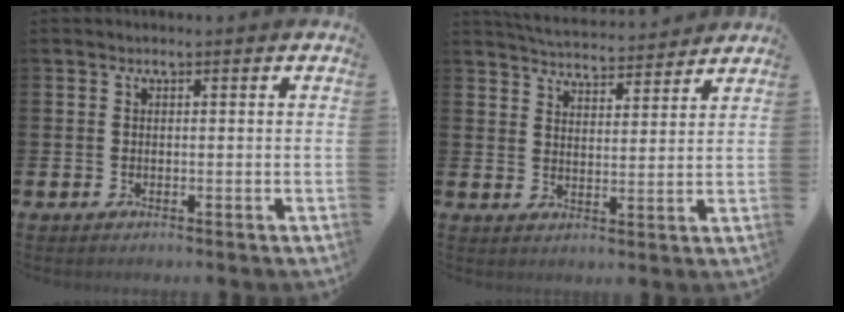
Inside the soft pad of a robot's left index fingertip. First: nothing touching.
{"total": 5.1, "force": [5.1, 0.5, 0.1], "torque": [-0.018, -0.035, 0.090]}